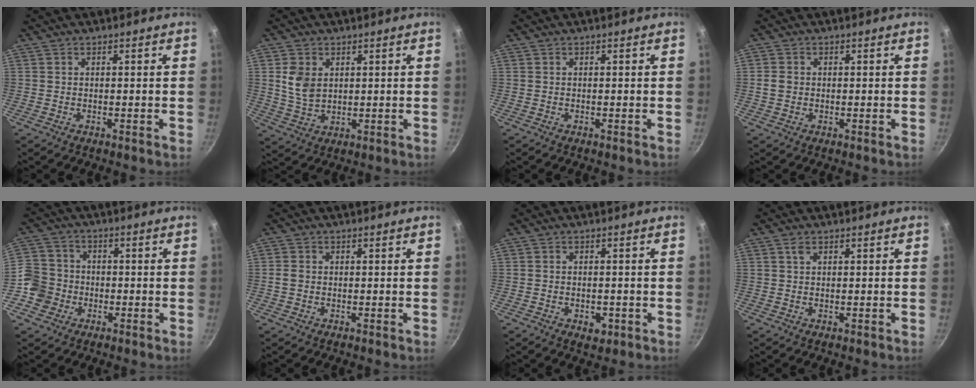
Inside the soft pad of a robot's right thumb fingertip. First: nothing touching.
{"total": 6.4, "force": [1.6, 4.6, 4.1], "torque": [-0.068, -0.014, 0.037]}
{"total": 0.0}
{"total": 2.4, "force": [0.0, 2.1, 1.2], "torque": [-0.016, 0.007, -0.002]}
{"total": 8.2, "force": [-2.6, 7.4, 2.2], "torque": [-0.011, 0.028, -0.063]}
{"total": 1.9, "force": [-0.1, 1.6, 1.0], "torque": [-0.018, 0.007, -0.004]}
{"total": 3.2, "force": [-1.2, 2.1, 2.1], "torque": [-0.023, 0.006, -0.010]}
{"total": 1.3, "force": [0.7, 0.7, 0.8], "torque": [-0.013, -0.001, 0.012]}